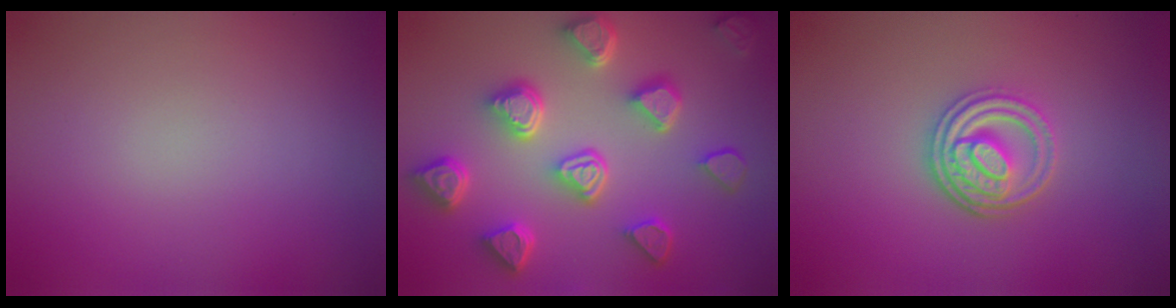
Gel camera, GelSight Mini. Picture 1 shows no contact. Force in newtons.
{"total": 7.2, "press": 5.9, "slide": 4.2}
{"total": 3.6, "press": 3.1, "slide": 1.9}